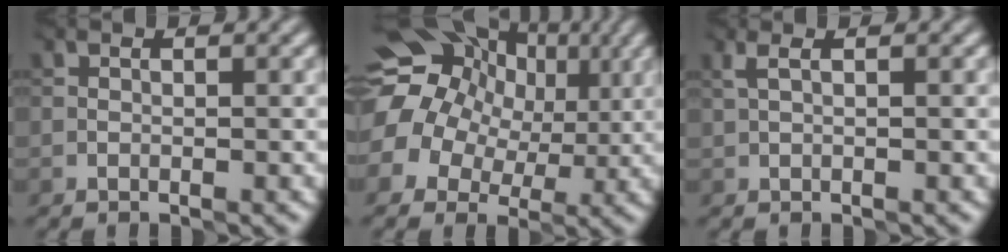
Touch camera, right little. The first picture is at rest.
{"total": 14.9, "force": [3.9, 13.1, 6.0], "torque": [-0.145, 0.034, 0.044]}
{"total": 1.3, "force": [0.9, 0.4, 0.9], "torque": [-0.020, 0.005, 0.016]}